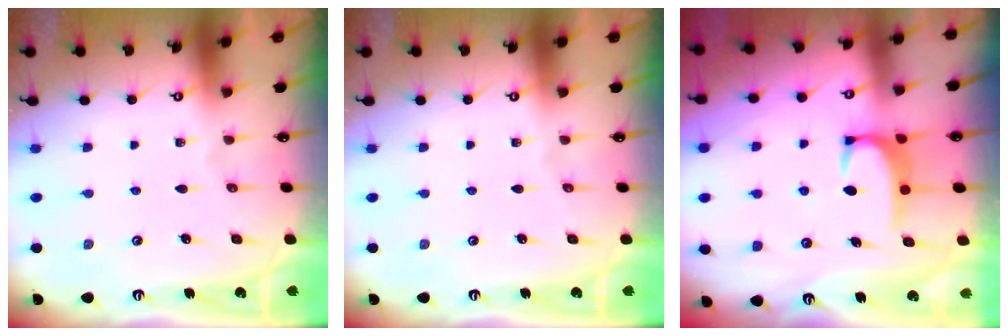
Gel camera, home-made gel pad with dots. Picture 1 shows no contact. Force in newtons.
{"total": 0.0}
{"total": 2.9, "press": 2.8, "slide": 0.5}